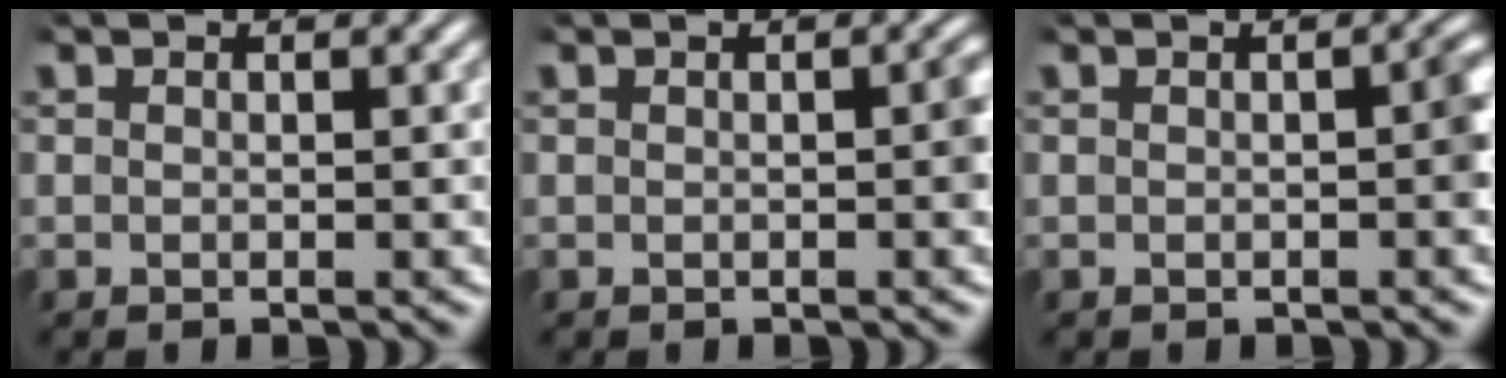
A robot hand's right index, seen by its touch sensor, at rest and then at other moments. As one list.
[{"total": 0.7, "force": [-0.2, 0.0, 0.7], "torque": [-0.006, 0.002, -0.003]}, {"total": 1.2, "force": [-0.3, 0.1, 1.2], "torque": [-0.014, 0.003, -0.005]}]